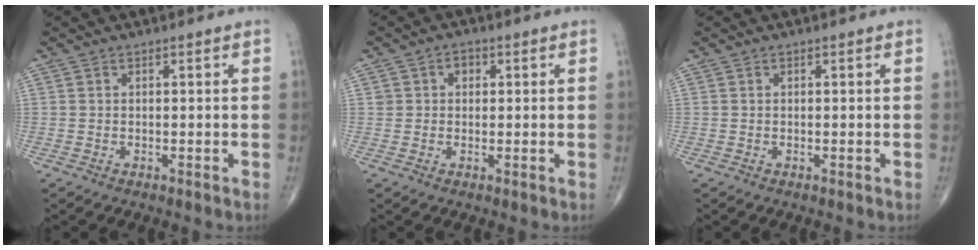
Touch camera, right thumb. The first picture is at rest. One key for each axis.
{"total": 2.6, "fx": 0.7, "fy": 2.2, "fz": 1.2, "tx": -0.002, "ty": 0.002, "tz": 0.008}
{"total": 0.0}